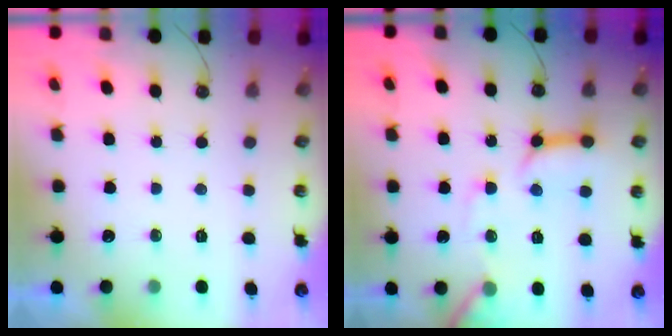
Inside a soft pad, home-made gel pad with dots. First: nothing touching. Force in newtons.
{"total": 13.5, "press": 13.4, "slide": 1.5}